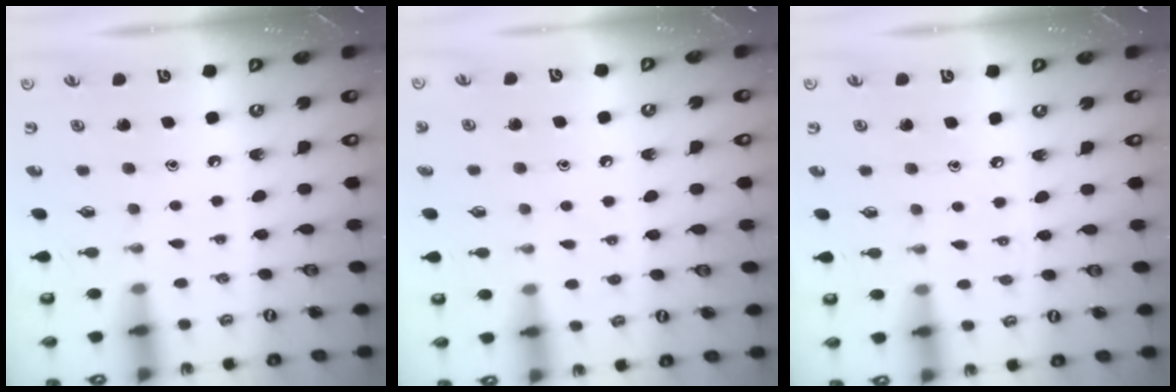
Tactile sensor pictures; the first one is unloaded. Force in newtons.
{"total": 5.7, "press": 5.6, "slide": 1.1}
{"total": 2.8, "press": 2.8, "slide": 0.3}